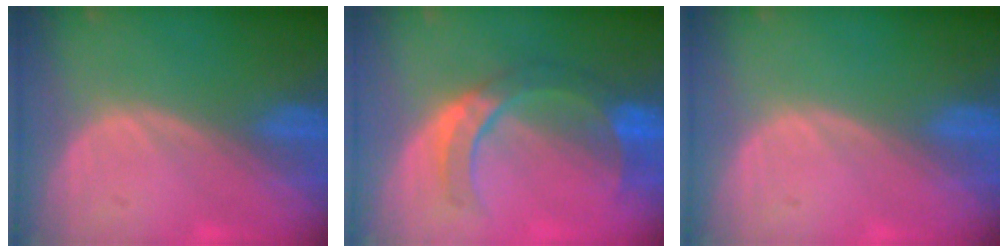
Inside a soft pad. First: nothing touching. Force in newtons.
{"total": 7.0, "press": 6.9, "slide": 1.0}
{"total": 0.0}